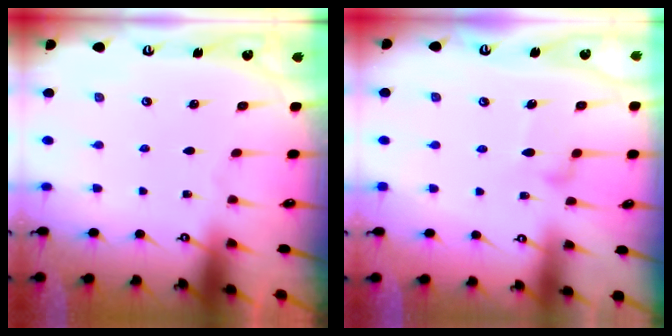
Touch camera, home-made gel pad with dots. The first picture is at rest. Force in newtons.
{"total": 9.3, "press": 9.3, "slide": 0.8}